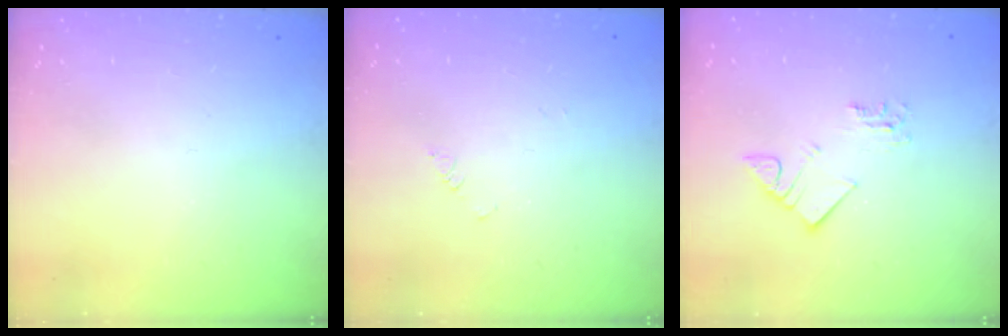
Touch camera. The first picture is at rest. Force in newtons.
{"total": 1.4, "press": 1.3, "slide": 0.3}
{"total": 3.4, "press": 3.4, "slide": 0.2}